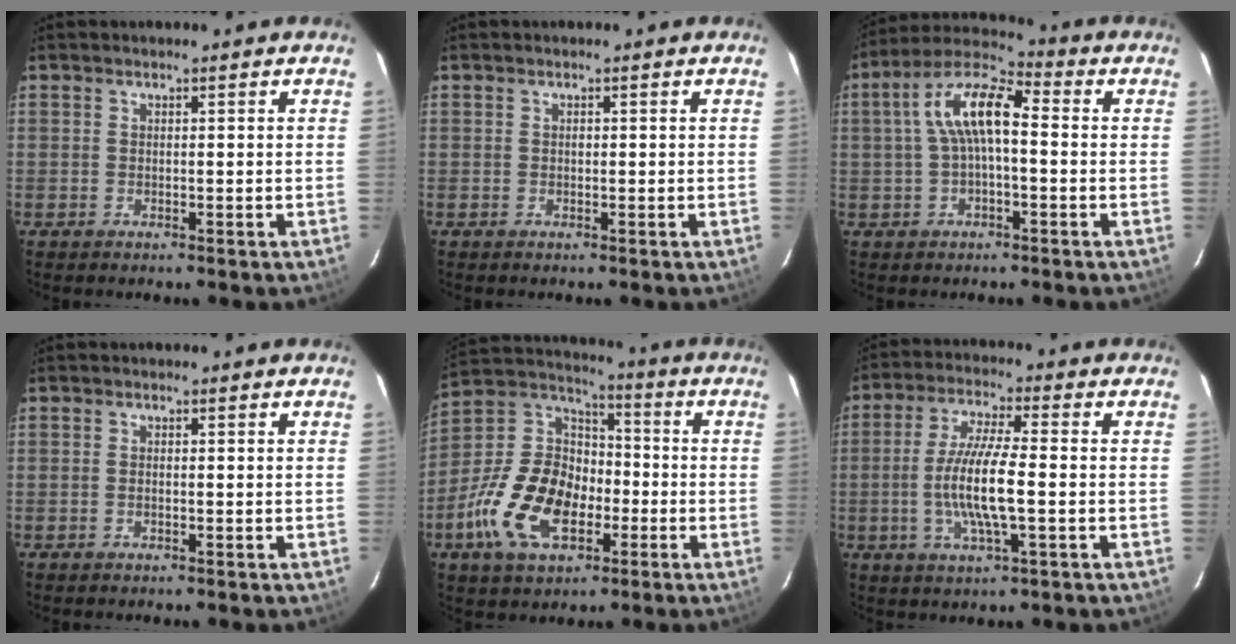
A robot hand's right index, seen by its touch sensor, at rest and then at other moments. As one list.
[{"total": 0.0}, {"total": 10.1, "force": [0.2, 3.9, 9.3], "torque": [-0.184, 0.029, 0.000]}, {"total": 0.6, "force": [-0.1, 0.2, 0.5], "torque": [-0.012, 0.001, -0.003]}, {"total": 18.1, "force": [-6.9, 10.9, 12.7], "torque": [-0.274, 0.010, -0.125]}, {"total": 10.8, "force": [-1.8, 1.7, 10.5], "torque": [-0.206, -0.004, -0.036]}]